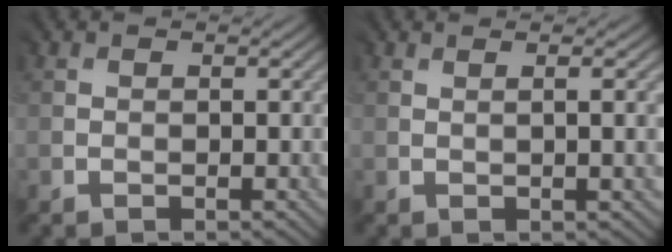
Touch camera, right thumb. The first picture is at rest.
{"total": 1.1, "force": [0.6, 0.0, 0.9], "torque": [-0.006, 0.007, 0.005]}